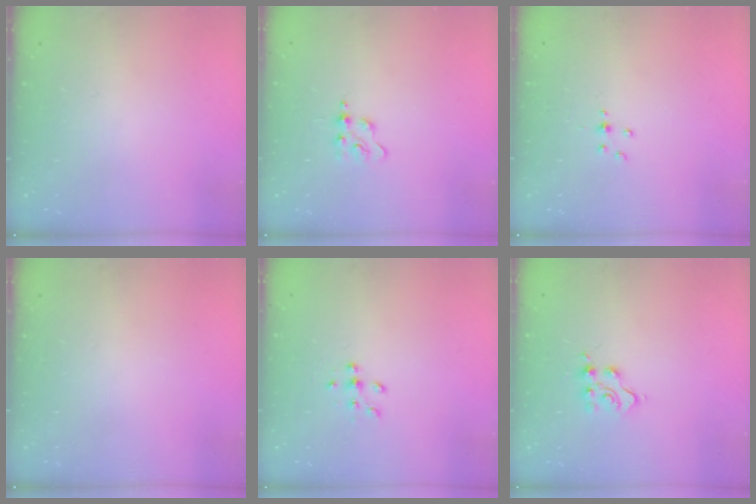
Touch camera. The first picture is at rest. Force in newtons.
{"total": 2.8, "press": 2.7, "slide": 0.5}
{"total": 2.0, "press": 1.9, "slide": 0.5}
{"total": 0.0}
{"total": 5.7, "press": 5.7, "slide": 0.7}
{"total": 4.4, "press": 4.4, "slide": 0.3}